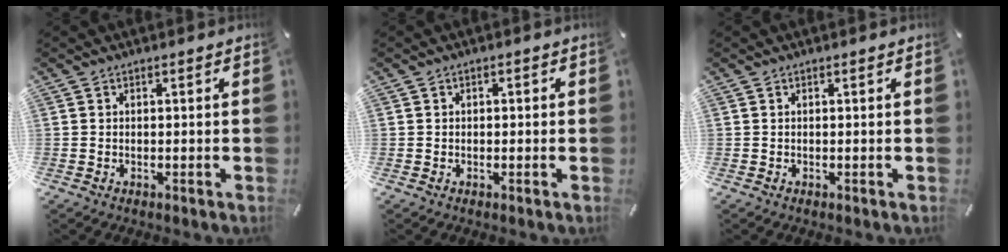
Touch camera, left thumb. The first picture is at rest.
{"total": 1.1, "force": [-0.2, 1.0, 0.3], "torque": [-0.007, 0.005, -0.006]}
{"total": 0.0}